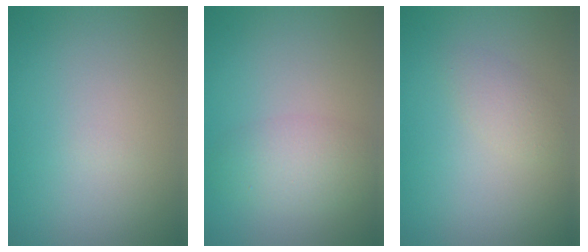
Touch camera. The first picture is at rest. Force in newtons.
{"total": 2.9, "press": 2.9, "slide": 0.2}
{"total": 1.5, "press": 1.5, "slide": 0.1}